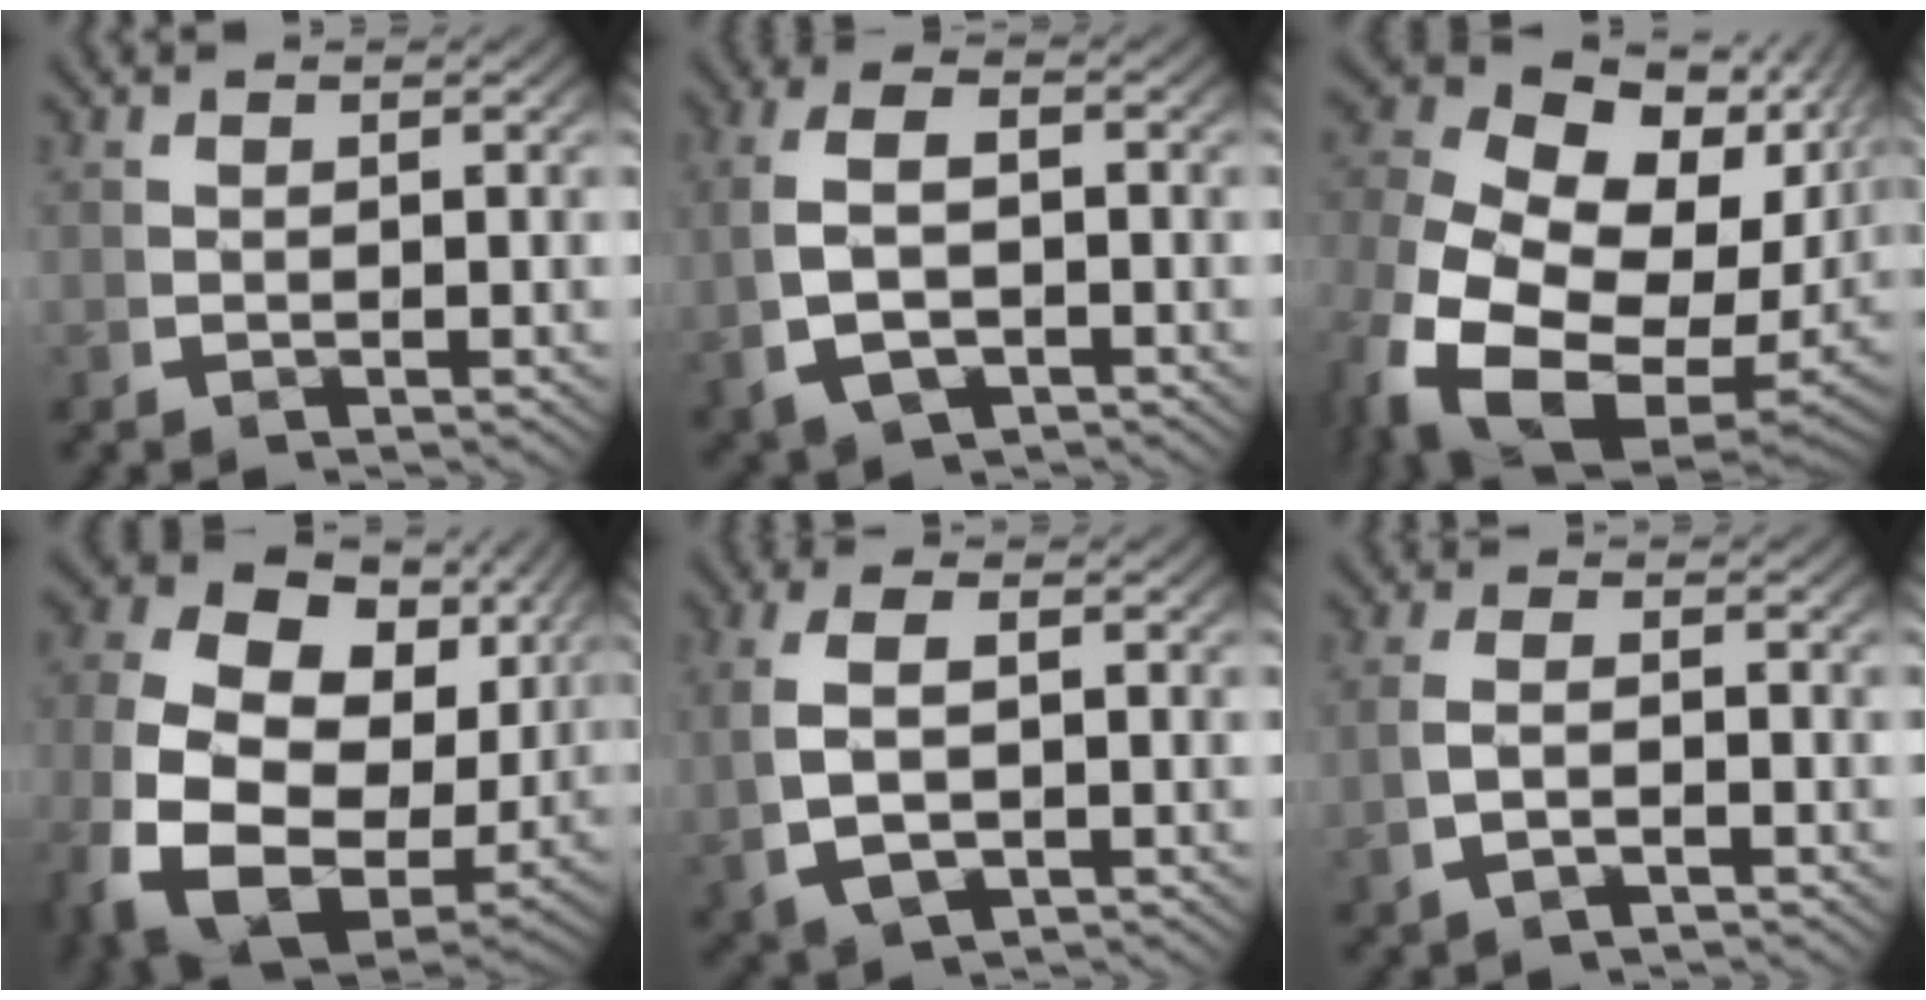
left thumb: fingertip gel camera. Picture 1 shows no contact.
{"total": 6.2, "force": [-0.6, 3.8, 4.8], "torque": [-0.113, -0.007, 0.001]}
{"total": 19.3, "force": [-0.7, 13.6, 13.8], "torque": [-0.286, -0.056, 0.003]}
{"total": 16.2, "force": [-0.9, 11.5, 11.4], "torque": [-0.270, -0.068, 0.008]}
{"total": 5.7, "force": [0.0, 3.4, 4.6], "torque": [-0.106, -0.006, 0.015]}
{"total": 2.4, "force": [-0.5, 1.1, 2.1], "torque": [-0.052, 0.000, -0.004]}